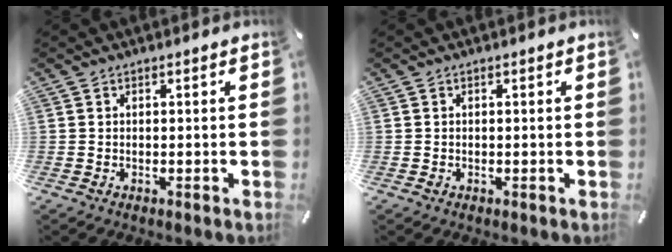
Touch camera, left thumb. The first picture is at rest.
{"total": 0.0}